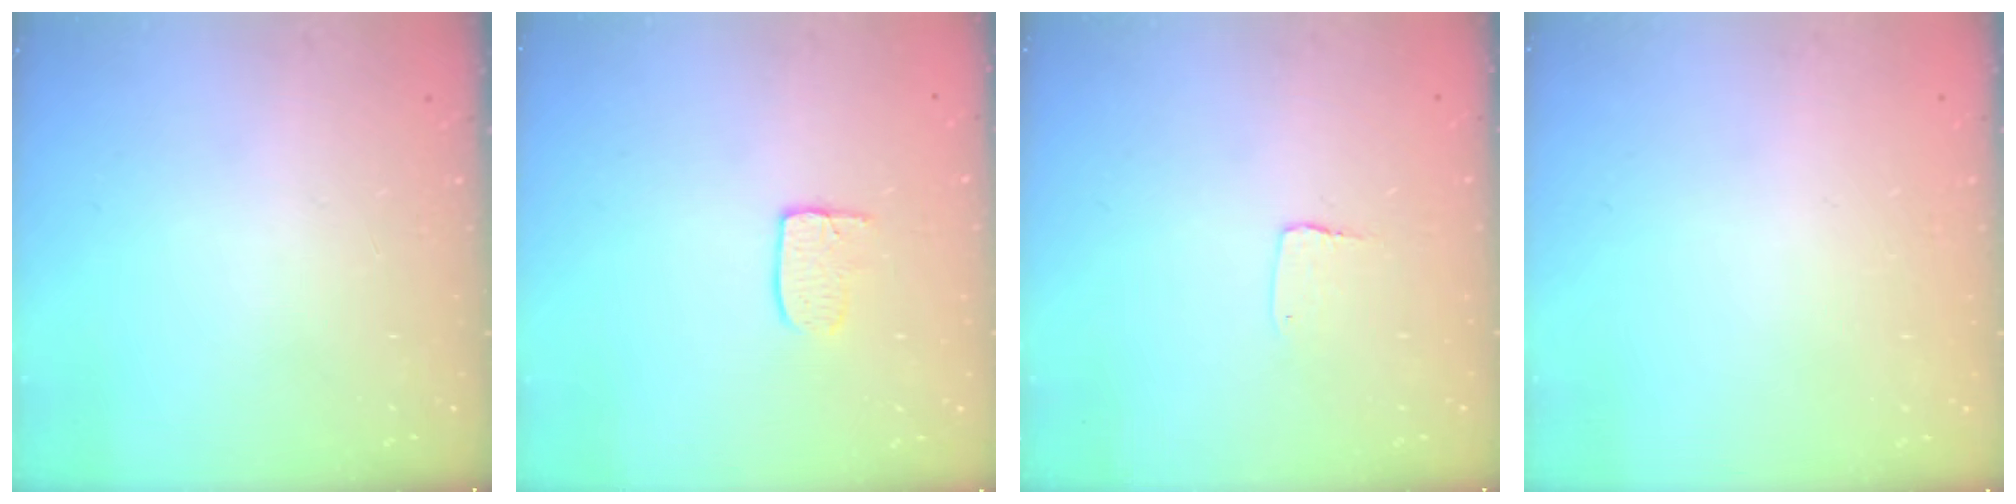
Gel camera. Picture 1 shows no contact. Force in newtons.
{"total": 4.9, "press": 4.9, "slide": 0.3}
{"total": 3.5, "press": 3.4, "slide": 0.3}
{"total": 0.0}